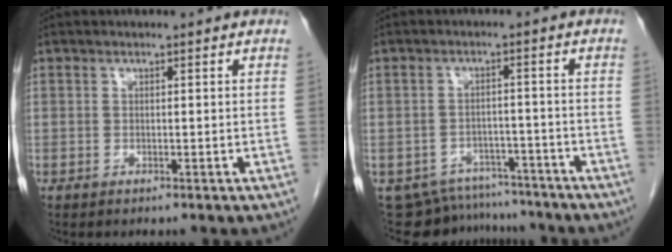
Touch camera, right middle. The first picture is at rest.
{"total": 10.0, "force": [-9.4, 3.6, 0.6], "torque": [-0.009, 0.014, -0.121]}